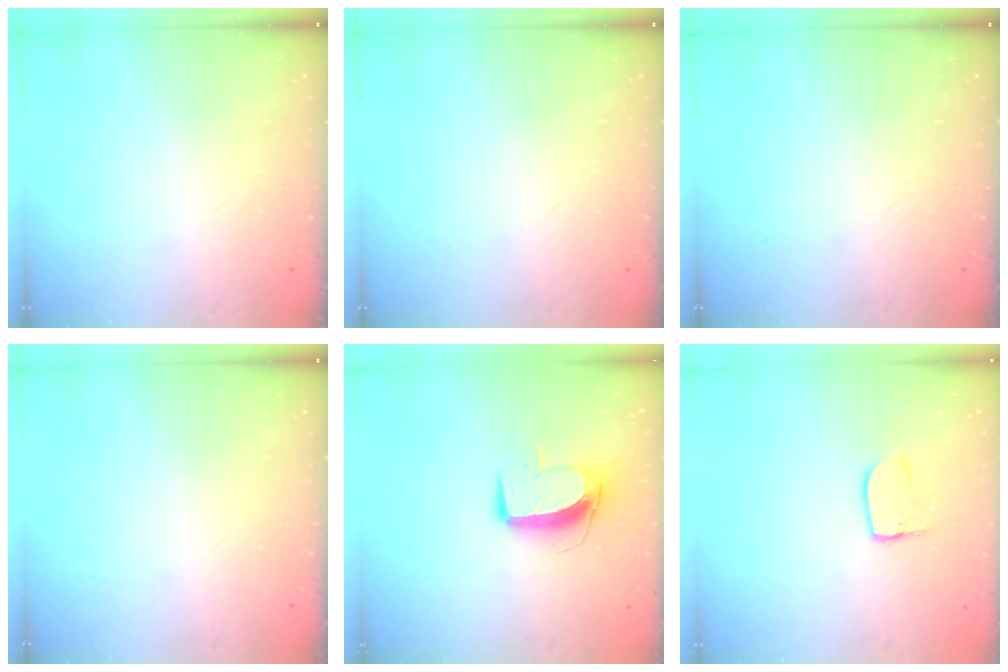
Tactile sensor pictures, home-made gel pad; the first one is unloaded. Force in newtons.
{"total": 0.0}
{"total": 0.0}
{"total": 0.0}
{"total": 10.3, "press": 10.3, "slide": 0.8}
{"total": 6.8, "press": 6.8, "slide": 0.1}